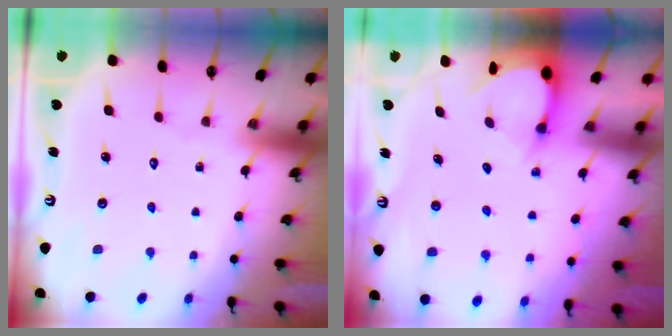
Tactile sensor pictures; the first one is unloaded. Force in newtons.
{"total": 2.6, "press": 2.5, "slide": 0.4}